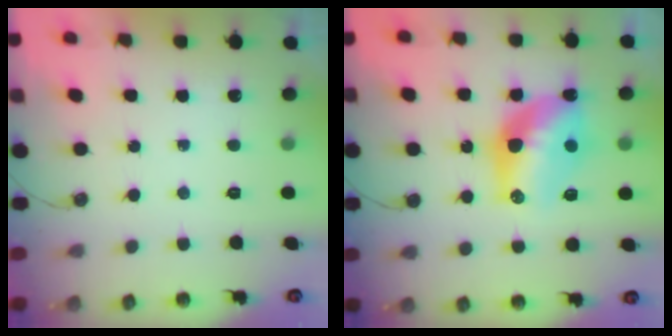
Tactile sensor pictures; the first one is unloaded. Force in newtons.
{"total": 13.6, "press": 13.5, "slide": 1.2}